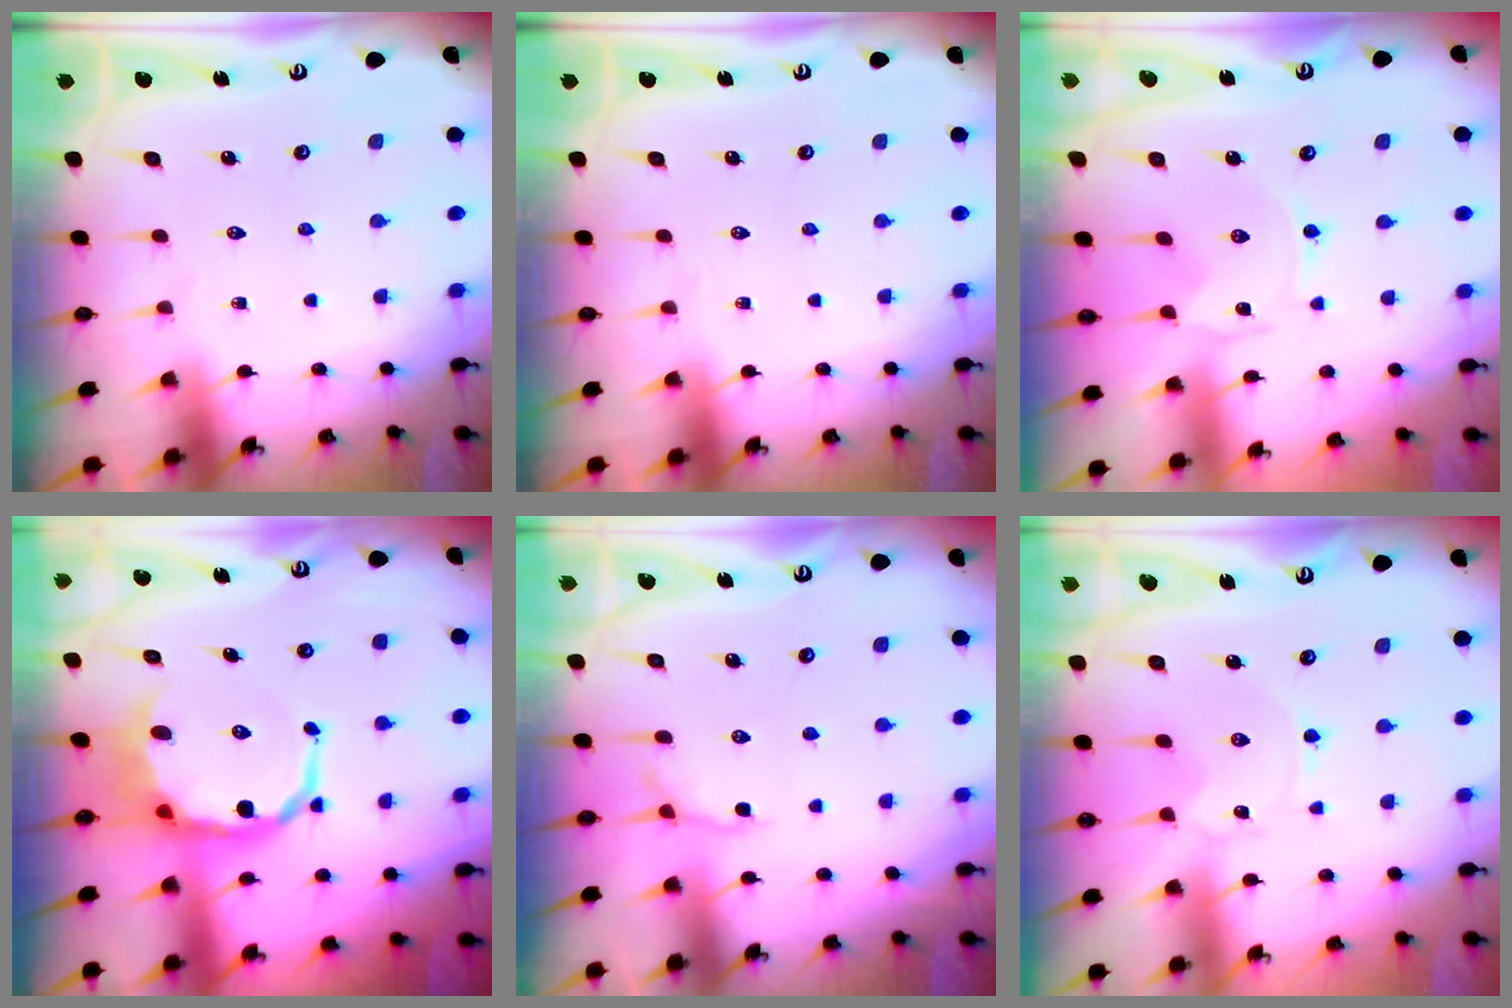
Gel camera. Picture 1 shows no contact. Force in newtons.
{"total": 0.0}
{"total": 0.0}
{"total": 9.7, "press": 9.4, "slide": 2.5}
{"total": 4.7, "press": 4.4, "slide": 1.6}
{"total": 1.3, "press": 1.3, "slide": 0.2}